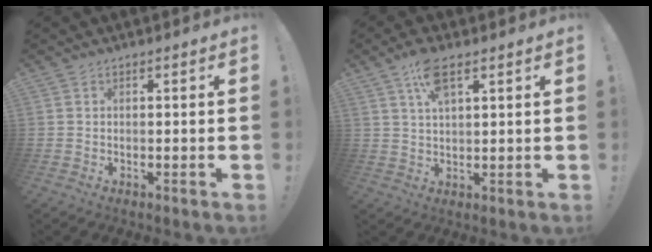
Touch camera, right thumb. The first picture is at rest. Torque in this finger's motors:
{"motor_torque": [0.00, 0.00, 0.11, 0.19, 0.02]}